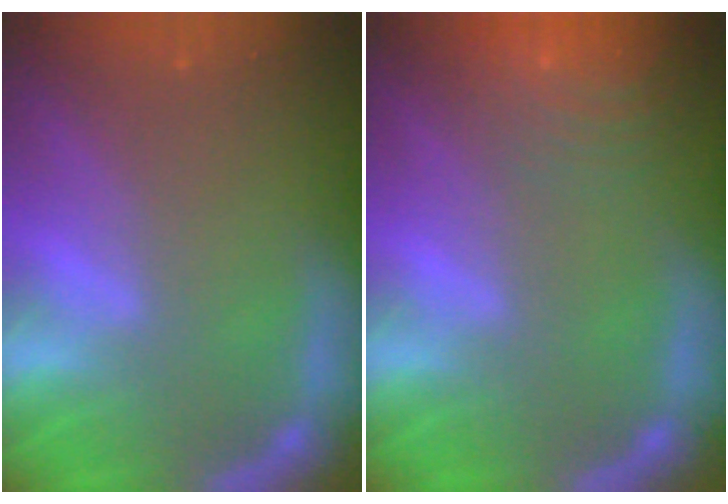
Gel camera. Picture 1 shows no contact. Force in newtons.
{"total": 10.0}